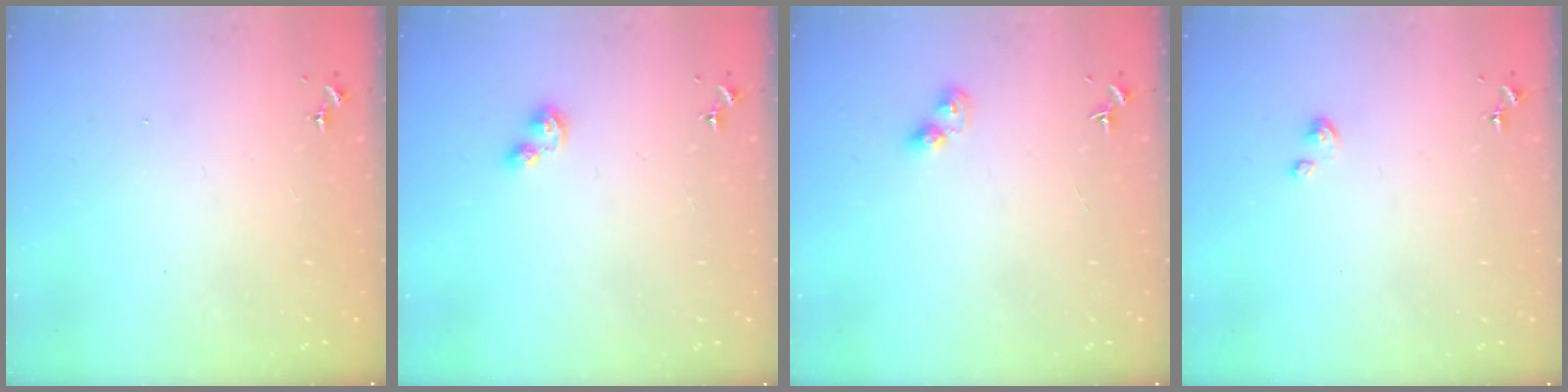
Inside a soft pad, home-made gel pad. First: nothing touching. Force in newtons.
{"total": 3.5, "press": 3.5, "slide": 0.4}
{"total": 4.6, "press": 4.6, "slide": 0.2}
{"total": 3.8, "press": 3.8, "slide": 0.4}